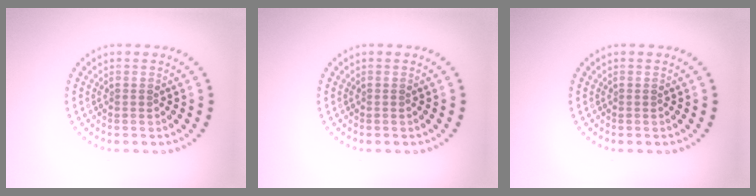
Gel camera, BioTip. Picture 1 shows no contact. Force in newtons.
{"total": 0.0}
{"total": 0.0}